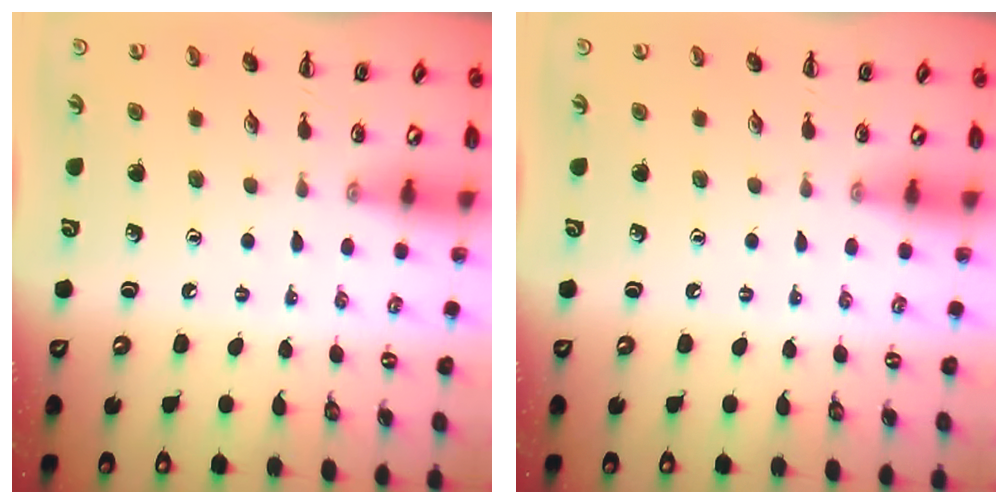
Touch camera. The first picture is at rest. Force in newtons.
{"total": 0.0}